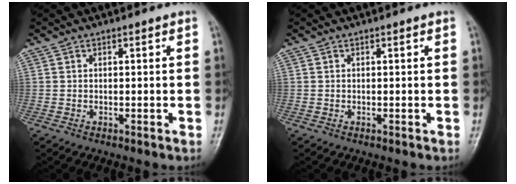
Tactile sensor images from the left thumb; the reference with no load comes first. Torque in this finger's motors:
{"motor_torque": [0.00, 0.00, 0.00, 0.00, 0.00]}